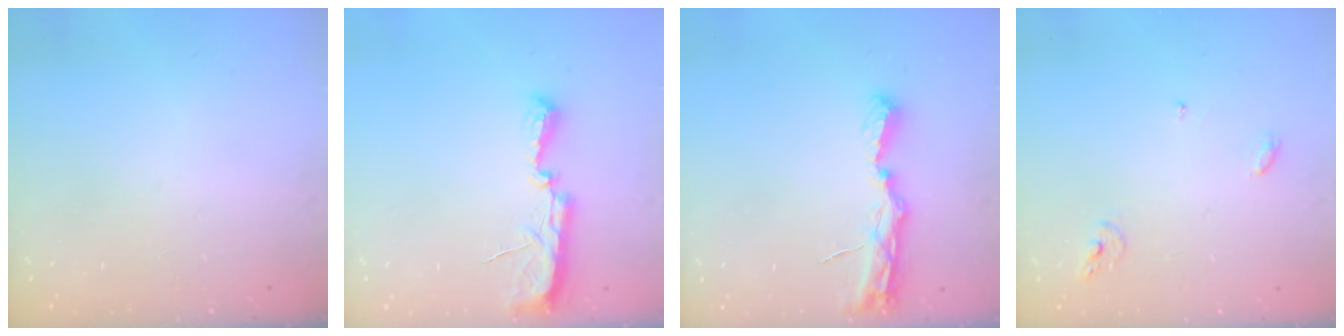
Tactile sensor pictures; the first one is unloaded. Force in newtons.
{"total": 10.1, "press": 8.9, "slide": 4.8}
{"total": 7.6, "press": 7.6, "slide": 0.9}
{"total": 5.4, "press": 5.4, "slide": 0.2}